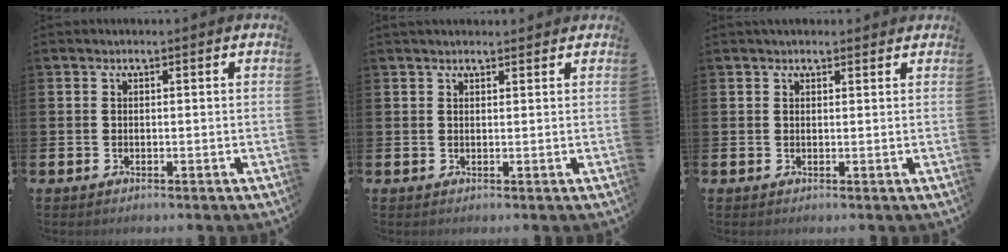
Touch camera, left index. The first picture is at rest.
{"total": 1.4, "force": [1.3, 0.4, 0.3], "torque": [0.003, -0.002, 0.021]}
{"total": 1.3, "force": [1.2, 0.5, 0.2], "torque": [0.006, 0.002, 0.019]}